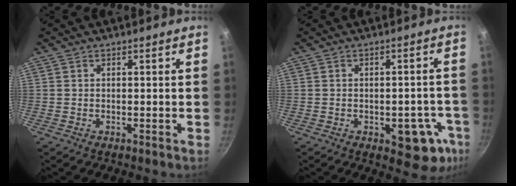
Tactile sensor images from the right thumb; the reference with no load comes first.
{"total": 10.5, "force": [-4.0, 5.6, 8.0], "torque": [-0.038, 0.021, -0.046]}